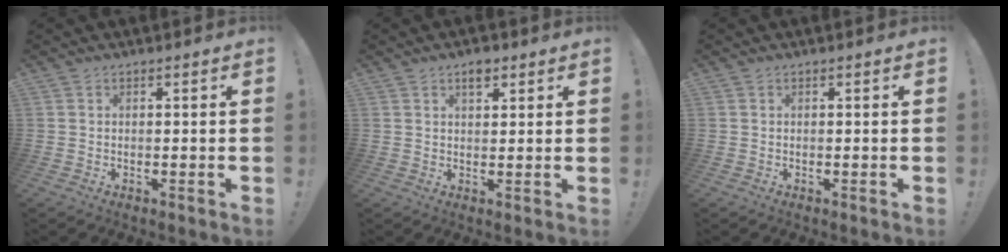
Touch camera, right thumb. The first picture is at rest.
{"total": 3.6, "force": [2.1, 2.0, 2.1], "torque": [-0.024, -0.007, 0.035]}
{"total": 0.0}